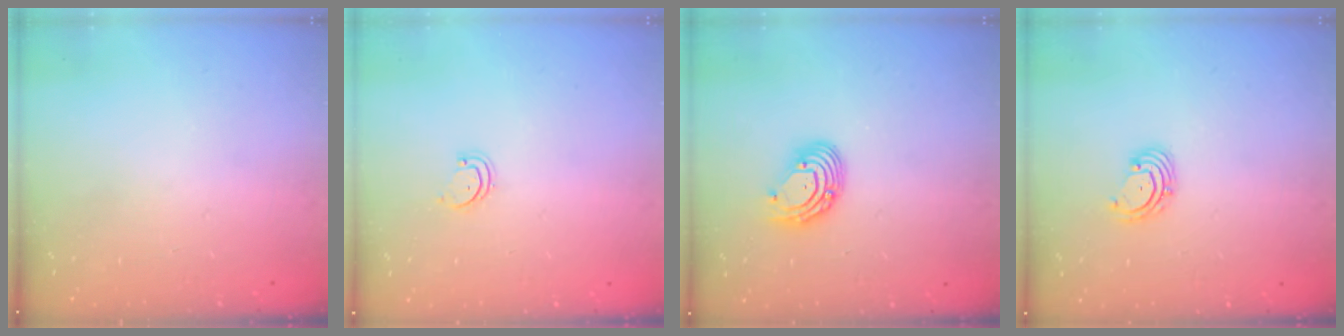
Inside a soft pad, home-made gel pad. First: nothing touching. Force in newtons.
{"total": 1.9, "press": 1.9, "slide": 0.2}
{"total": 8.3, "press": 8.2, "slide": 0.7}
{"total": 2.7, "press": 2.7, "slide": 0.6}